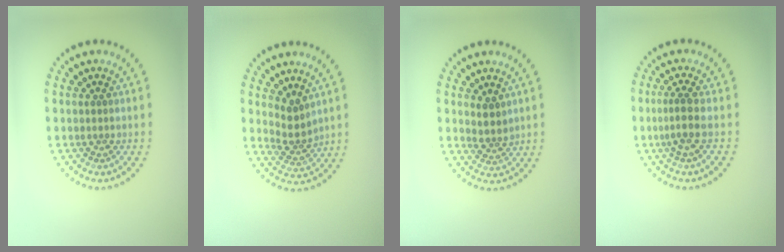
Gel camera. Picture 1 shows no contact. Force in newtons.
{"total": 2.3, "press": 1.6, "slide": 1.6}
{"total": 1.8, "press": 1.4, "slide": 1.1}
{"total": 2.0, "press": 1.3, "slide": 1.6}